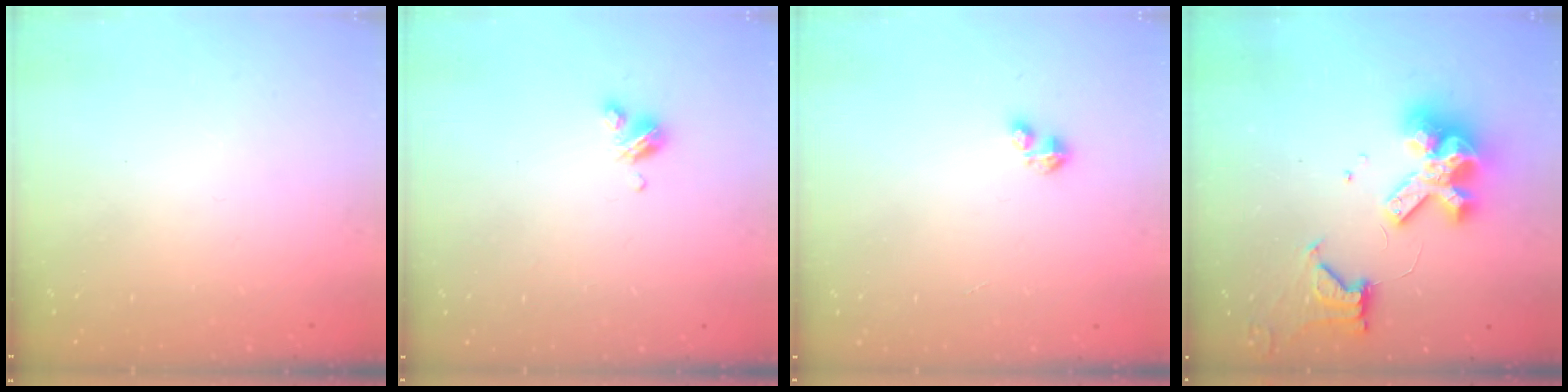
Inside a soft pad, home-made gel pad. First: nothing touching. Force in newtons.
{"total": 4.0, "press": 4.0, "slide": 0.3}
{"total": 1.6, "press": 1.6, "slide": 0.3}
{"total": 14.6, "press": 14.5, "slide": 1.8}